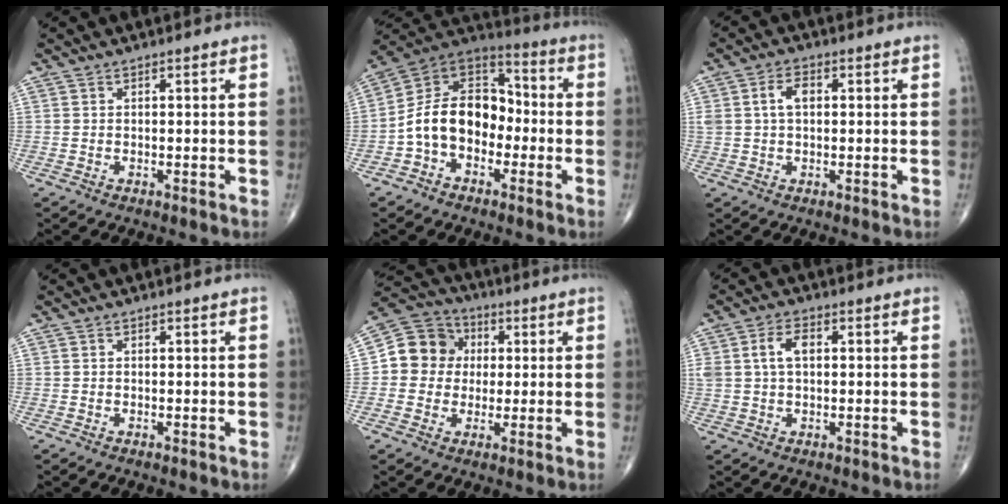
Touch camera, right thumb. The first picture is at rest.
{"total": 14.4, "force": [-3.2, 10.2, 9.6], "torque": [-0.137, 0.056, -0.071]}
{"total": 4.2, "force": [0.8, 2.5, 3.2], "torque": [-0.064, 0.012, 0.016]}
{"total": 0.0}
{"total": 10.3, "force": [0.9, 9.5, 4.0], "torque": [-0.040, 0.018, 0.005]}
{"total": 5.2, "force": [1.0, 3.0, 4.1], "torque": [-0.085, 0.014, 0.021]}